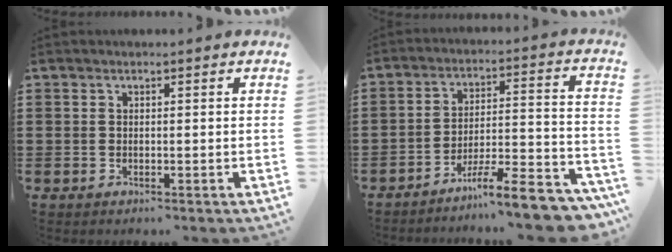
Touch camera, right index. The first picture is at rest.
{"total": 9.8, "force": [-8.3, 0.8, 5.2], "torque": [-0.069, 0.018, -0.156]}